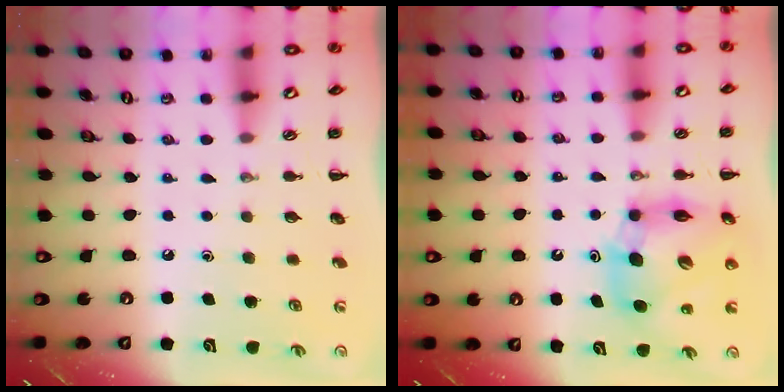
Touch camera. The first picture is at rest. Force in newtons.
{"total": 11.6, "press": 11.1, "slide": 3.1}